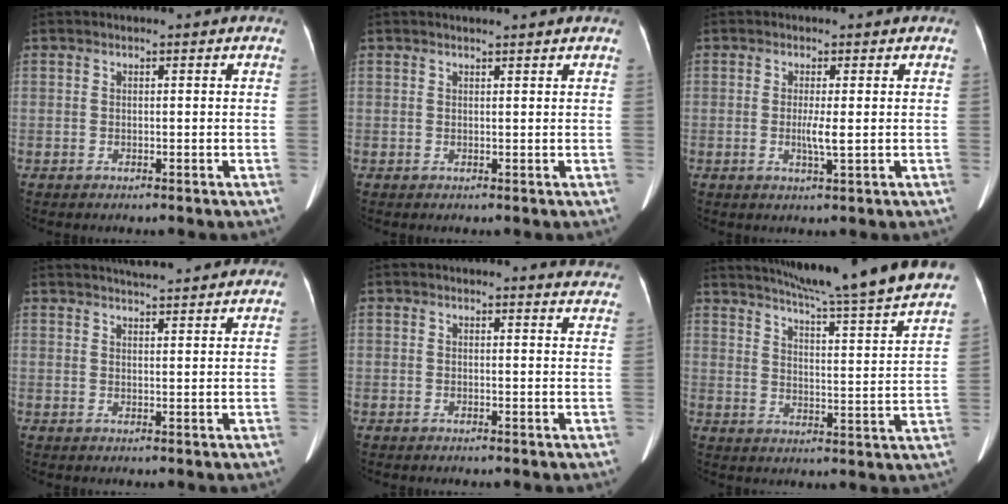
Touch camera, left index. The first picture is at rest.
{"total": 2.4, "force": [2.2, -0.2, 0.8], "torque": [-0.014, 0.014, 0.030]}
{"total": 2.4, "force": [-0.5, -0.2, 2.4], "torque": [-0.052, -0.005, -0.003]}
{"total": 8.7, "force": [8.0, 0.8, 3.4], "torque": [-0.051, 0.024, 0.102]}
{"total": 5.1, "force": [5.0, 0.7, 0.3], "torque": [0.011, -0.025, 0.026]}
{"total": 24.2, "force": [21.7, -0.6, 10.6], "torque": [-0.165, -0.057, 0.281]}